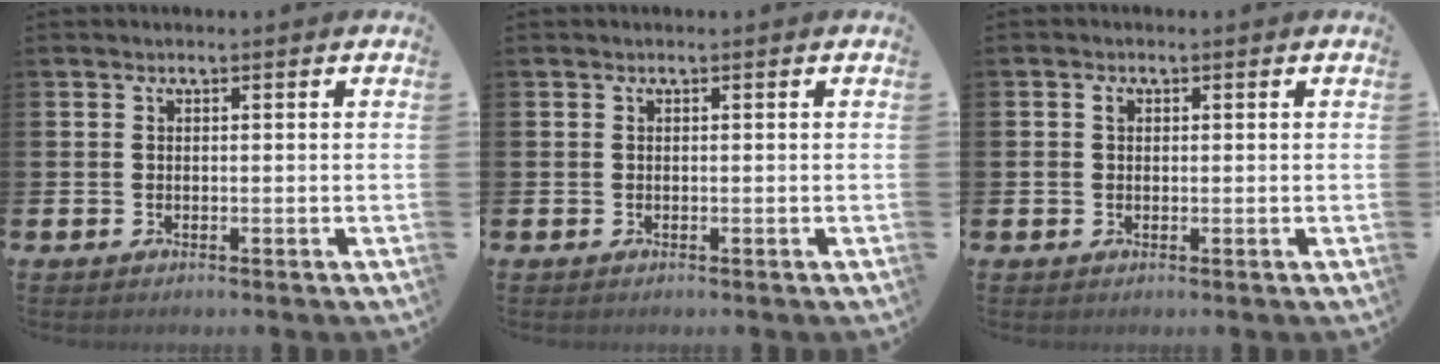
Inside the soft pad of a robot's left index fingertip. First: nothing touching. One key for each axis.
{"total": 0.0}
{"total": 1.3, "fx": 0.3, "fy": 1.0, "fz": 0.7, "tx": 0.000, "ty": 0.002, "tz": 0.001}